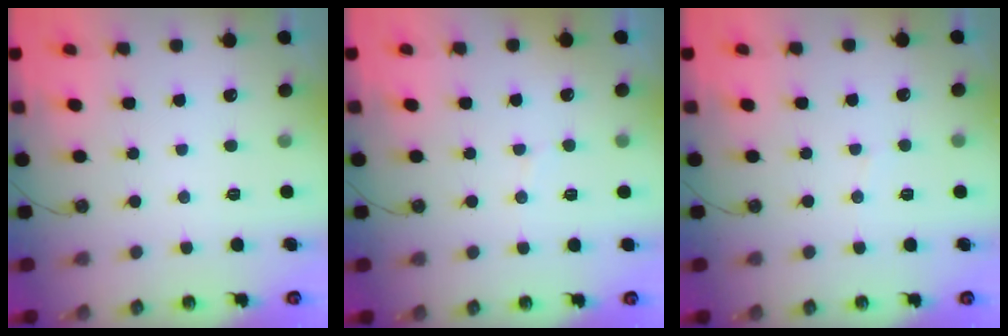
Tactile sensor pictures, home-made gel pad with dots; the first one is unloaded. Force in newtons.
{"total": 2.9, "press": 2.7, "slide": 1.1}
{"total": 2.9, "press": 2.9, "slide": 0.2}